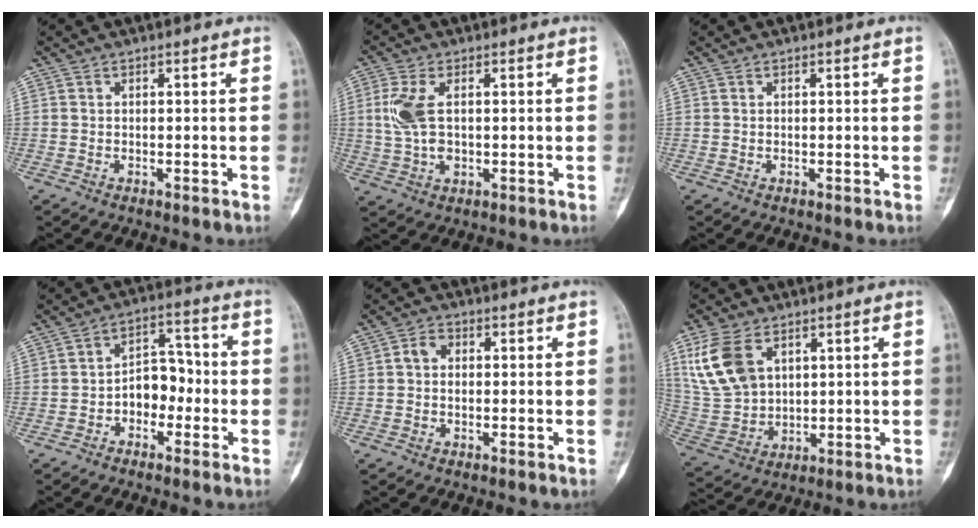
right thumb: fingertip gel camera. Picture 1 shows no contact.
{"total": 7.0, "force": [1.0, 3.8, 5.8], "torque": [-0.139, -0.001, 0.020]}
{"total": 0.0}
{"total": 7.5, "force": [-1.9, 5.3, 4.9], "torque": [-0.041, 0.039, -0.043]}
{"total": 2.8, "force": [0.3, 2.2, 1.8], "torque": [-0.028, 0.010, 0.000]}
{"total": 12.5, "force": [5.6, 7.9, 7.9], "torque": [-0.155, -0.013, 0.127]}